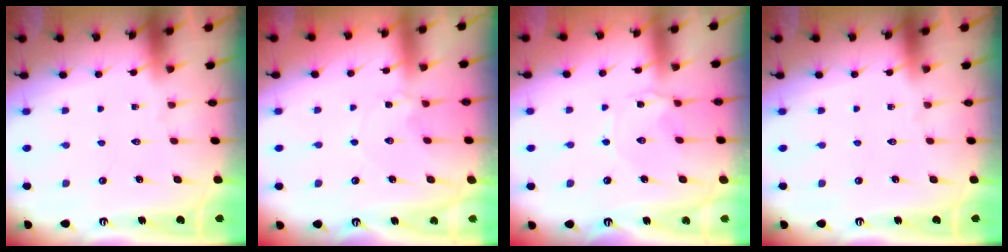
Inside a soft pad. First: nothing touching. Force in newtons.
{"total": 2.9, "press": 2.9, "slide": 0.5}
{"total": 3.0, "press": 2.9, "slide": 0.4}
{"total": 0.0}